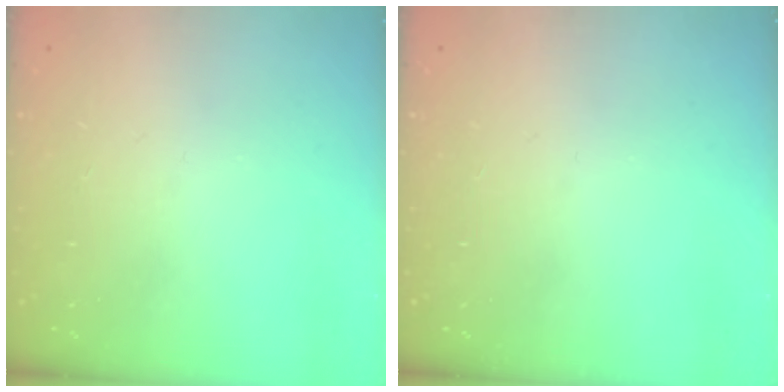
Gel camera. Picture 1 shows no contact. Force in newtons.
{"total": 0.0}